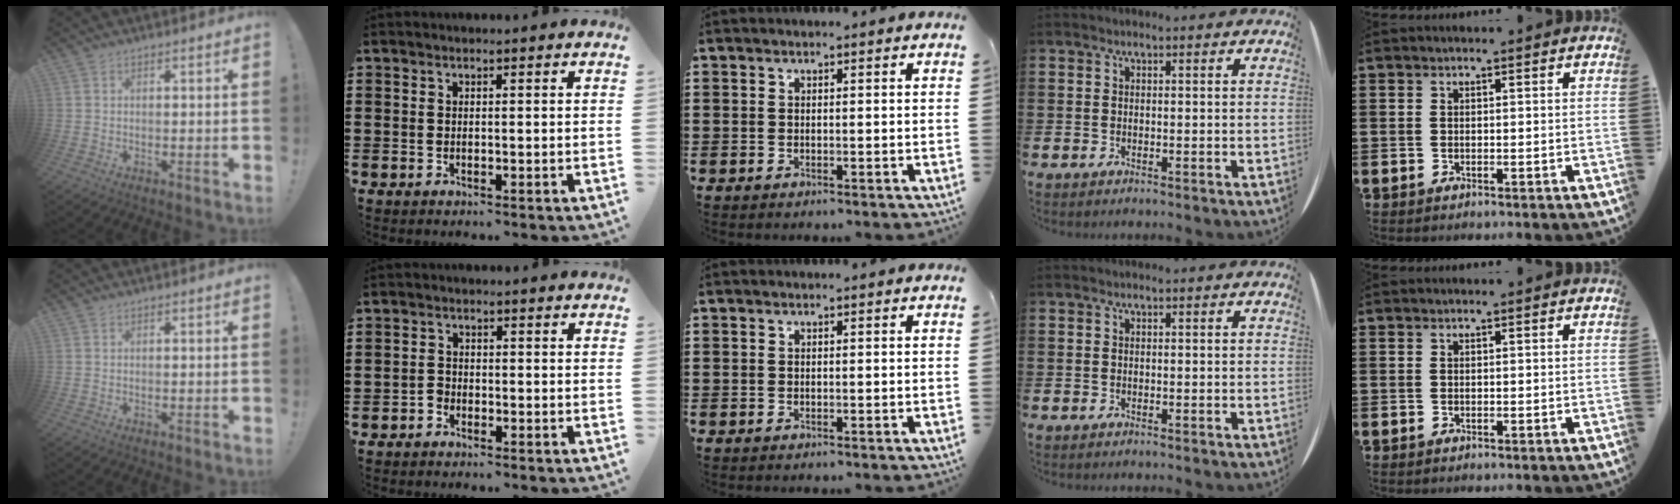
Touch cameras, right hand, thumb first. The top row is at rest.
{"index": {"total": 1.4, "force": [-1.2, 0.7, 0.3], "torque": [-0.009, 0.001, -0.024]}}